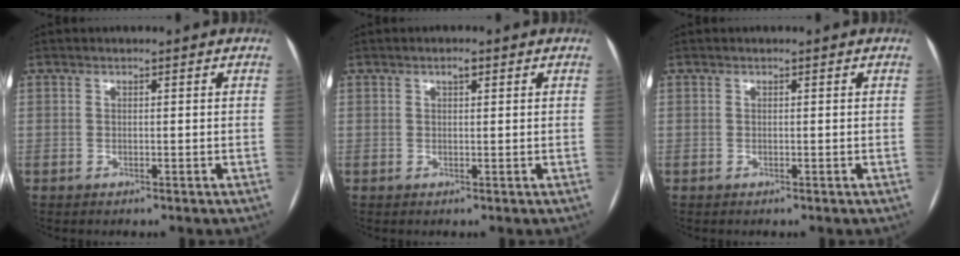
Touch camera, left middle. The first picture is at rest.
{"total": 1.2, "force": [0.6, 0.4, 0.9], "torque": [-0.015, 0.004, 0.010]}
{"total": 0.0}